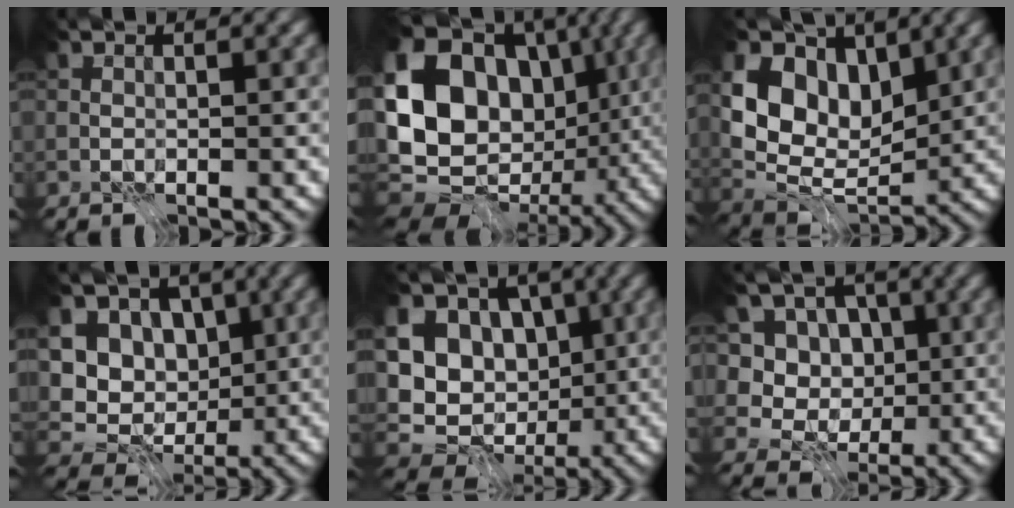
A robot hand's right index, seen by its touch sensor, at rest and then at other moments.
{"total": 16.9, "force": [1.2, 12.5, 11.4], "torque": [-0.202, 0.017, 0.024]}
{"total": 8.6, "force": [2.5, 5.8, 5.9], "torque": [-0.102, -0.010, 0.034]}
{"total": 9.5, "force": [1.5, 7.7, 5.4], "torque": [-0.064, 0.026, -0.001]}
{"total": 11.9, "force": [1.3, 9.5, 7.1], "torque": [-0.107, 0.022, 0.002]}
{"total": 10.1, "force": [1.5, 8.9, 4.4], "torque": [-0.090, 0.025, 0.004]}